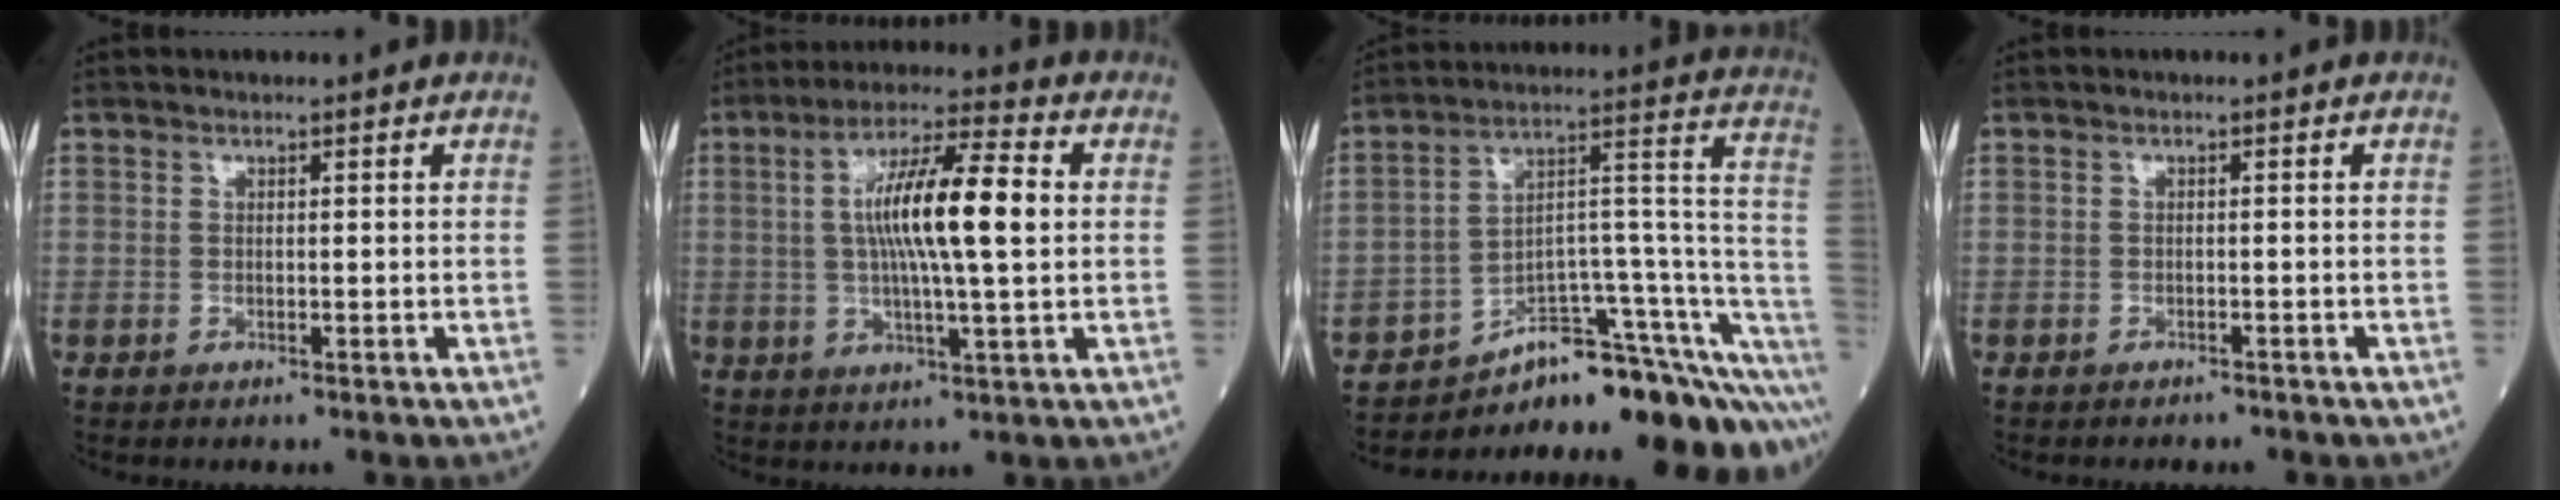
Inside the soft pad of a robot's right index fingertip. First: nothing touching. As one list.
[{"total": 13.0, "force": [1.4, 1.3, 12.8], "torque": [-0.227, 0.014, 0.020]}, {"total": 21.4, "force": [-18.9, 3.3, 9.5], "torque": [-0.042, 0.062, -0.270]}, {"total": 2.2, "force": [-2.0, 0.8, 0.6], "torque": [-0.016, -0.002, -0.023]}]